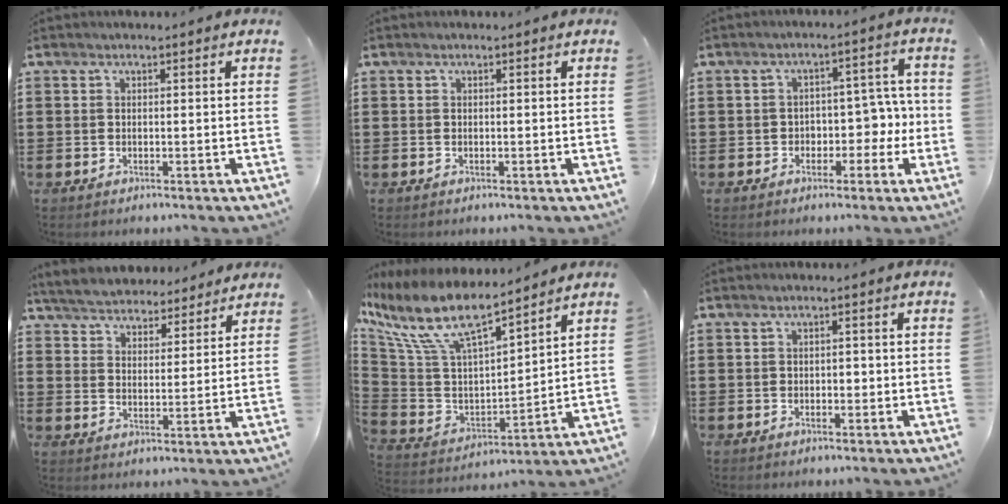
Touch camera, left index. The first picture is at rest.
{"total": 0.0}
{"total": 4.5, "force": [-1.0, 3.6, 2.4], "torque": [-0.042, 0.004, -0.028]}
{"total": 4.7, "force": [4.6, 0.8, 0.2], "torque": [-0.028, -0.022, 0.080]}
{"total": 12.0, "force": [8.2, 3.2, 8.1], "torque": [-0.198, -0.051, 0.139]}
{"total": 1.1, "force": [-0.3, 0.7, 0.8], "torque": [-0.017, 0.002, -0.008]}